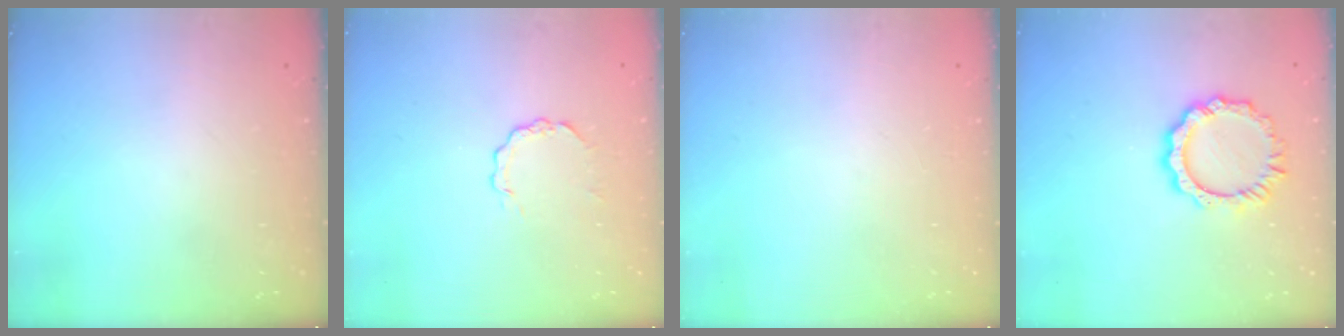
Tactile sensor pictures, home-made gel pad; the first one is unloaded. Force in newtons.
{"total": 2.7, "press": 2.7, "slide": 0.3}
{"total": 0.0}
{"total": 9.4, "press": 9.3, "slide": 0.9}